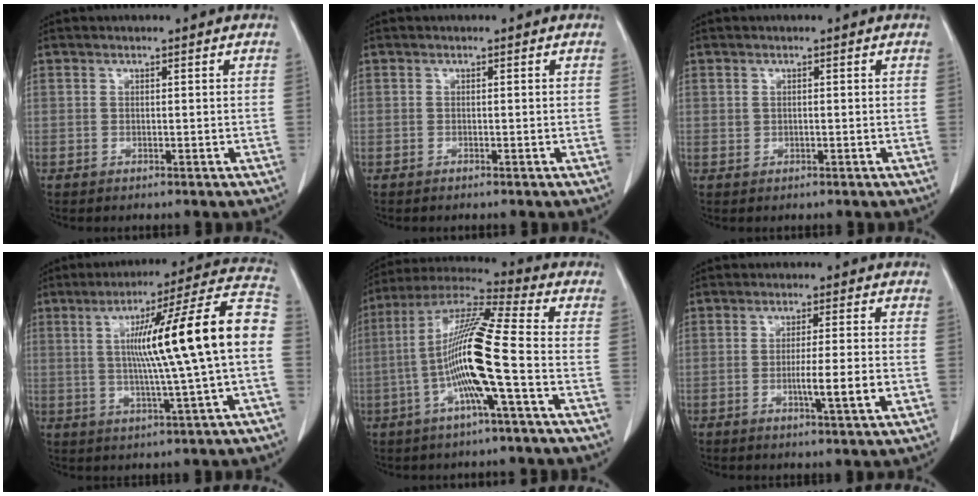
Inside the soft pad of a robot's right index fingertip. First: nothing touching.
{"total": 0.0}
{"total": 0.5, "force": [0.2, 0.5, 0.2], "torque": [0.002, 0.002, 0.006]}
{"total": 18.8, "force": [0.7, -0.7, 18.7], "torque": [-0.275, 0.025, 0.003]}
{"total": 14.9, "force": [-3.1, -0.3, 14.5], "torque": [-0.284, 0.007, -0.068]}
{"total": 6.0, "force": [-1.5, -0.2, 5.8], "torque": [-0.090, -0.008, -0.021]}